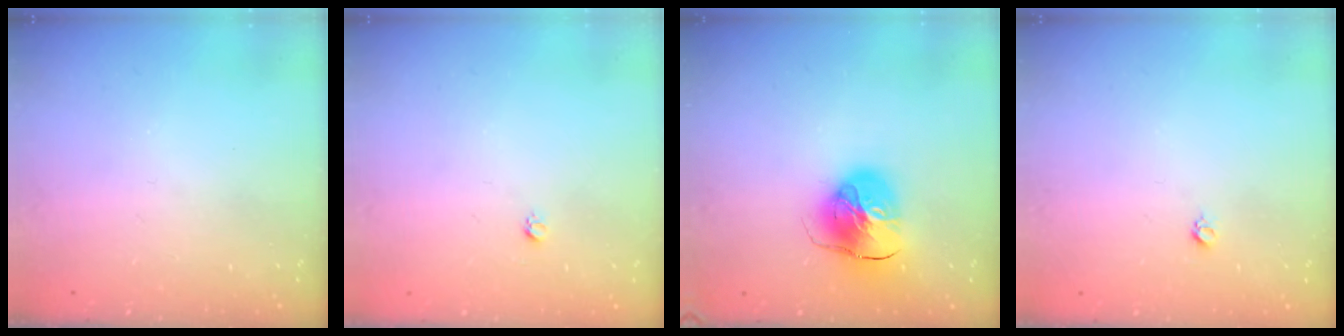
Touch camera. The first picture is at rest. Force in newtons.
{"total": 2.7, "press": 2.7, "slide": 0.3}
{"total": 11.2, "press": 11.1, "slide": 1.5}
{"total": 3.0, "press": 2.9, "slide": 0.4}